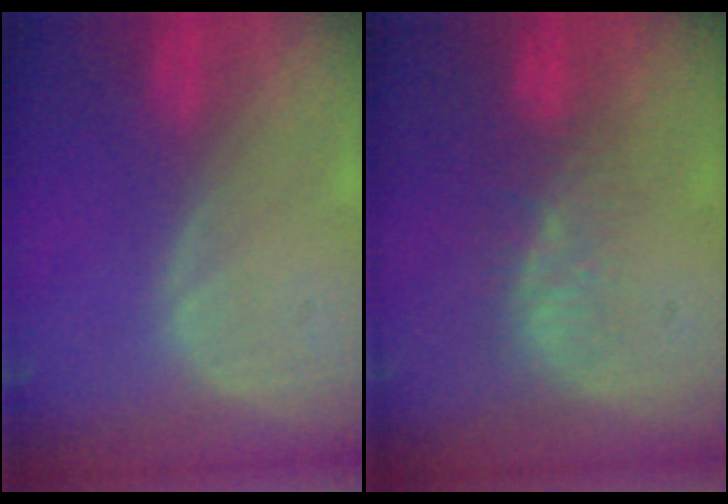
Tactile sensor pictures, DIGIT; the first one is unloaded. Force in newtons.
{"total": 4.9, "press": 4.3, "slide": 2.2}